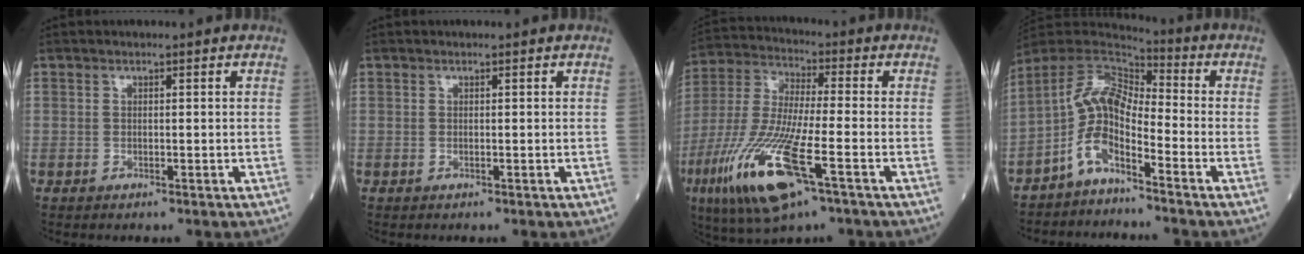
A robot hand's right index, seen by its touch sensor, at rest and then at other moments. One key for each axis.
{"total": 0.0}
{"total": 17.3, "fx": -7.5, "fy": 2.8, "fz": 15.3, "tx": -0.344, "ty": -0.035, "tz": -0.139}
{"total": 8.2, "fx": -4.5, "fy": 2.5, "fz": 6.3, "tx": -0.137, "ty": 0.020, "tz": -0.095}